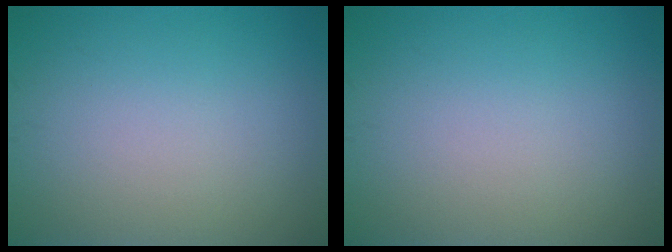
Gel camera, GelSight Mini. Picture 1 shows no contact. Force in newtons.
{"total": 0.0}